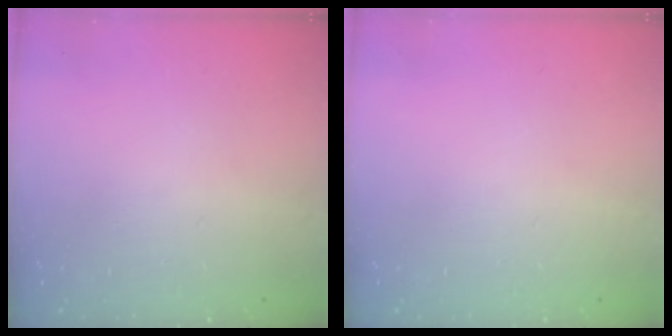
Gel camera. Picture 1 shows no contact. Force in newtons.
{"total": 0.0}